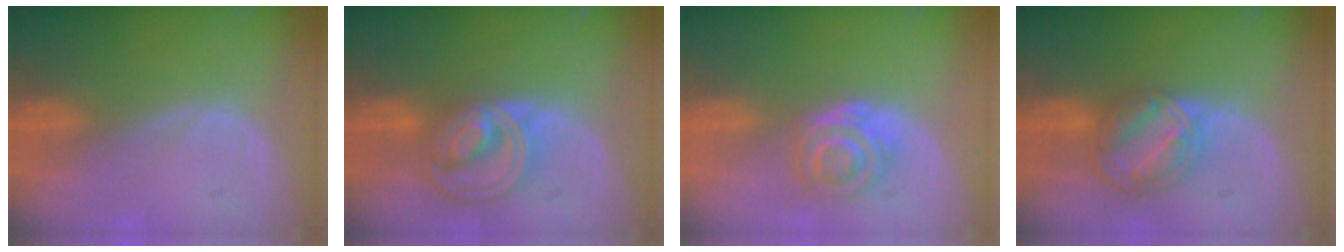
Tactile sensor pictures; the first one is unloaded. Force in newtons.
{"total": 8.6, "press": 7.3, "slide": 4.6}
{"total": 6.3, "press": 5.2, "slide": 3.5}
{"total": 8.2, "press": 6.9, "slide": 4.4}